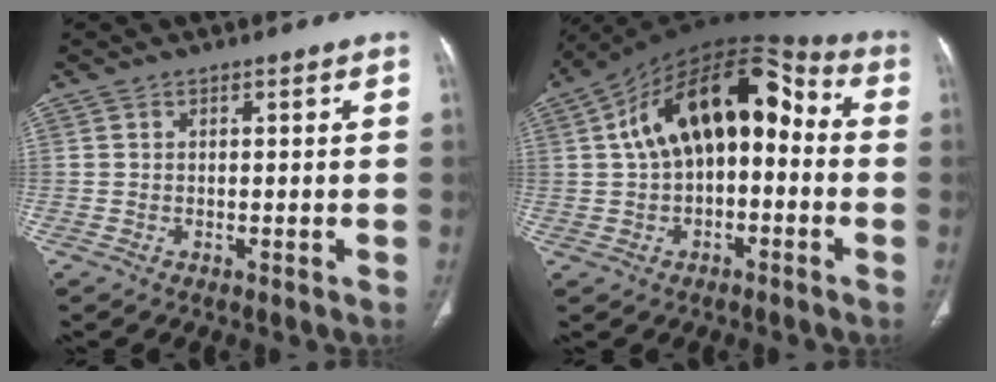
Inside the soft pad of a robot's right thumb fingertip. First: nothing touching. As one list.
[{"total": 19.2, "force": [1.3, 11.0, 15.8], "torque": [-0.232, 0.052, 0.013]}]